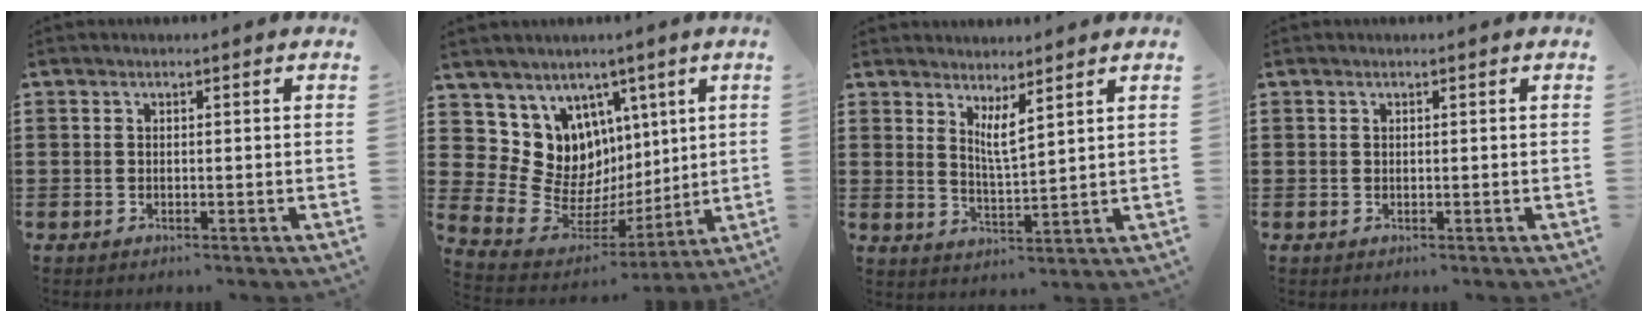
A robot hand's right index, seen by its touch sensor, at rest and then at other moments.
{"total": 11.0, "force": [3.3, 10.2, 2.1], "torque": [-0.069, -0.050, 0.076]}
{"total": 3.9, "force": [2.7, 0.5, 2.7], "torque": [-0.061, -0.003, 0.049]}
{"total": 0.0}